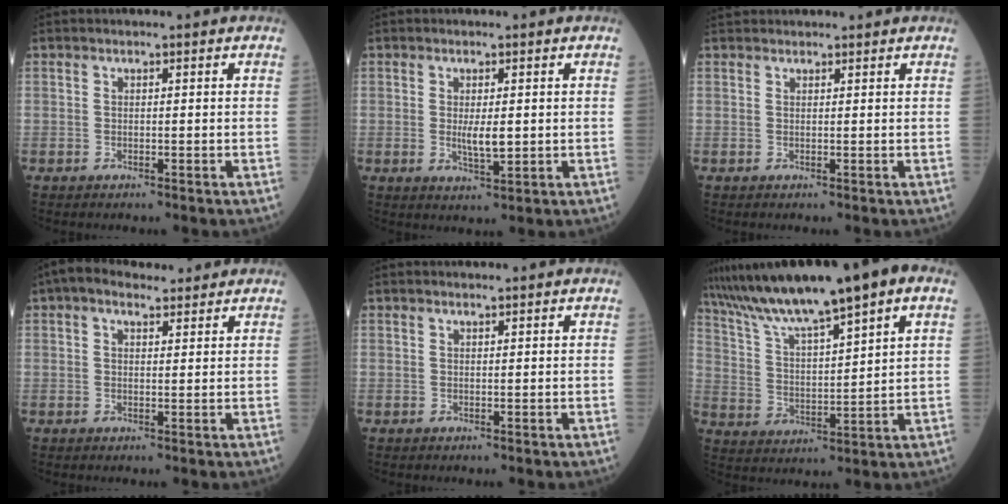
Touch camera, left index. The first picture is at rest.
{"total": 3.3, "force": [0.0, 1.1, 3.2], "torque": [-0.062, -0.011, 0.006]}
{"total": 5.0, "force": [4.6, 1.3, 1.1], "torque": [-0.010, 0.033, 0.069]}
{"total": 5.6, "force": [4.1, 2.8, 2.7], "torque": [-0.056, 0.034, 0.075]}
{"total": 0.9, "force": [0.8, 0.2, 0.3], "torque": [-0.012, 0.002, 0.015]}
{"total": 16.3, "force": [11.9, 1.3, 11.1], "torque": [-0.192, 0.025, 0.210]}